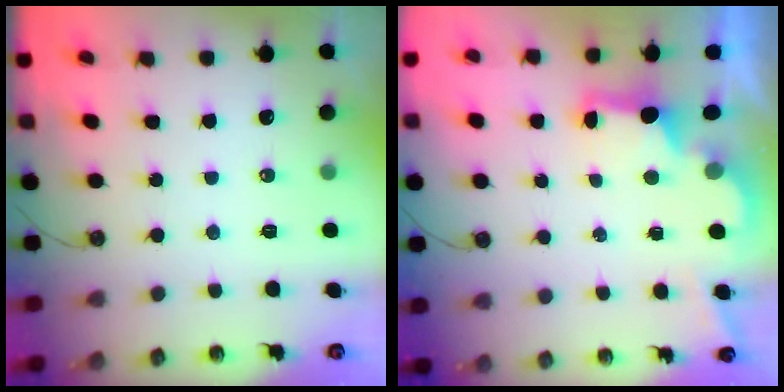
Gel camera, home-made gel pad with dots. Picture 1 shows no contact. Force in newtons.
{"total": 2.7, "press": 2.6, "slide": 0.7}